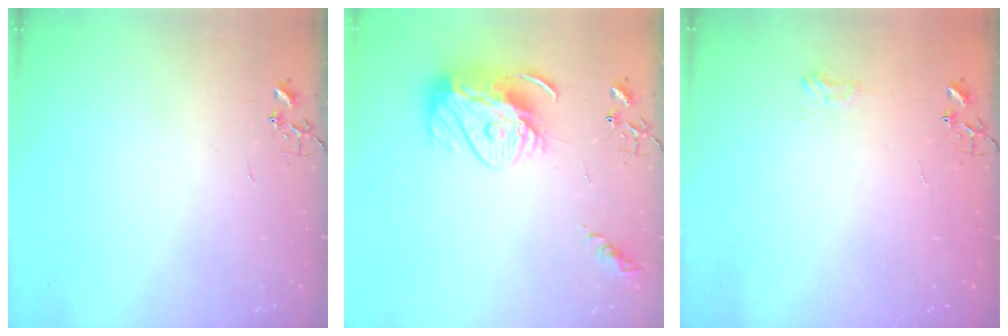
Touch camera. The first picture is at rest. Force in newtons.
{"total": 14.0, "press": 13.9, "slide": 1.4}
{"total": 7.5, "press": 7.4, "slide": 0.8}